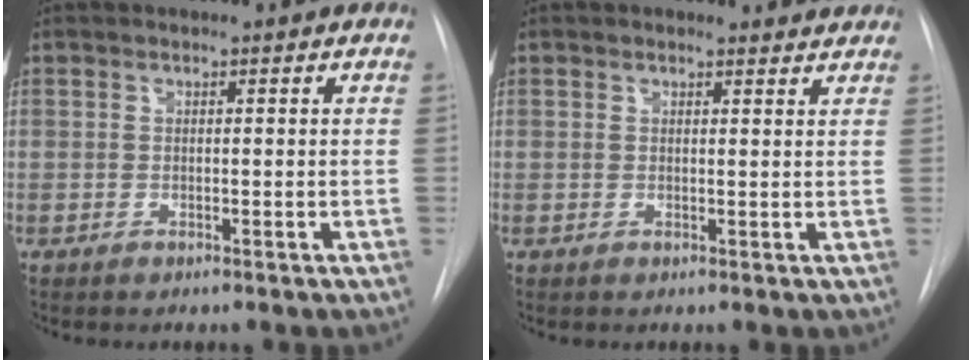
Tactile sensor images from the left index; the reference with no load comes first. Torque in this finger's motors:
{"motor_torque": [0.92, -1.00, 0.04, 0.02]}